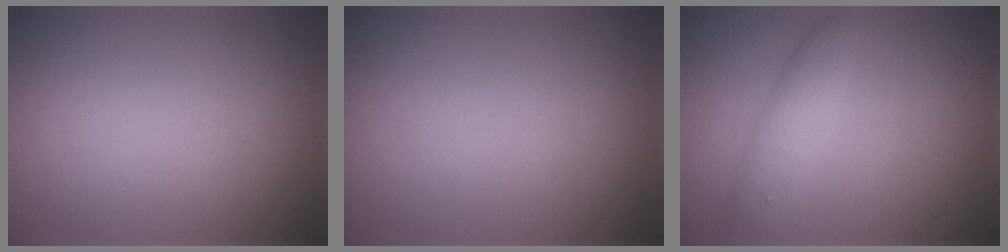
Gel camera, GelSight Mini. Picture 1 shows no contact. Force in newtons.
{"total": 0.0}
{"total": 2.7, "press": 2.7, "slide": 0.2}